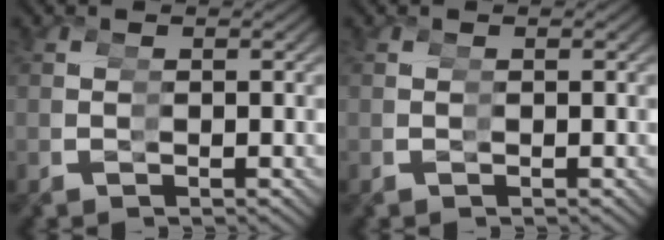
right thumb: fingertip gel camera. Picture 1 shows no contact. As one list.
[{"total": 0.0}]